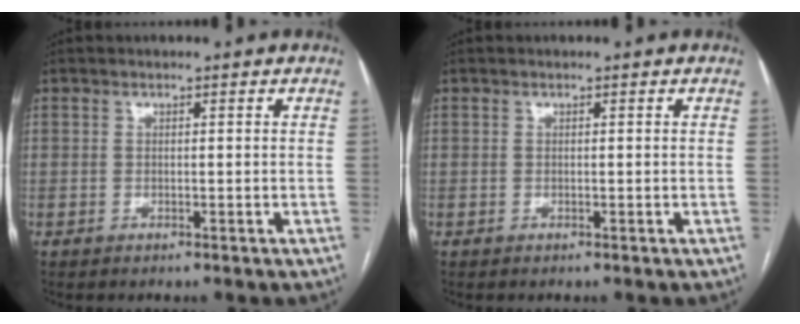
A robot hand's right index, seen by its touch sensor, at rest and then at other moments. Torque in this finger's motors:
{"motor_torque": [0.01, -0.01, 0.00, 0.00]}